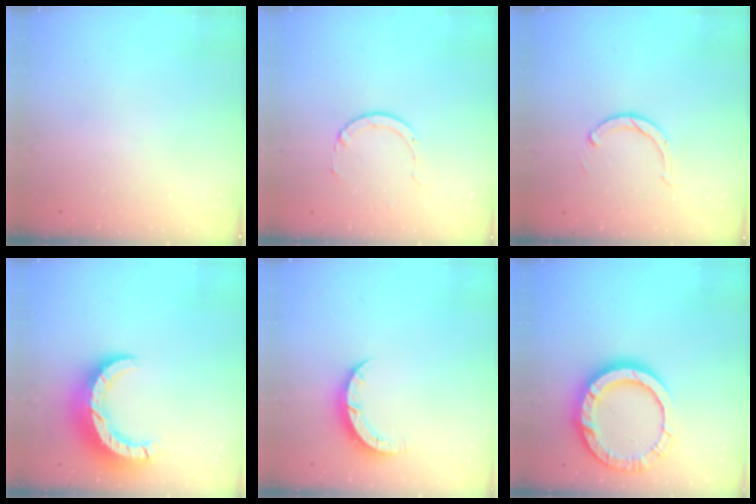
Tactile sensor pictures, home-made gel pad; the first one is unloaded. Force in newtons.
{"total": 2.9, "press": 2.9, "slide": 0.4}
{"total": 2.9, "press": 2.9, "slide": 0.4}
{"total": 12.0, "press": 12.0, "slide": 1.2}
{"total": 4.4, "press": 4.4, "slide": 0.3}
{"total": 17.0, "press": 17.0, "slide": 1.3}